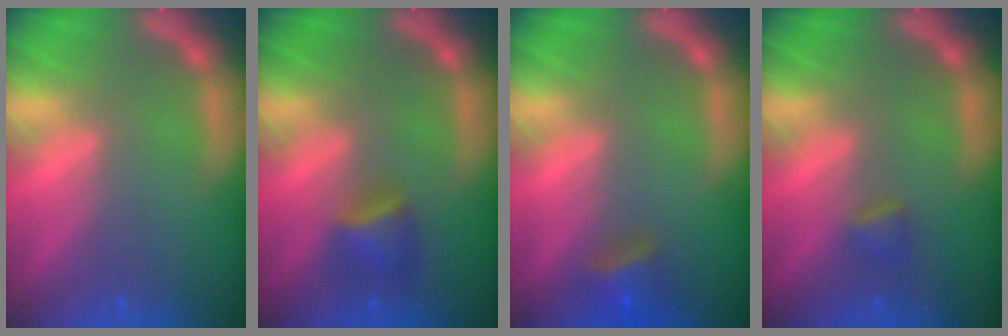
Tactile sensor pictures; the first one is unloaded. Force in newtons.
{"total": 2.9}
{"total": 2.9}
{"total": 1.4}